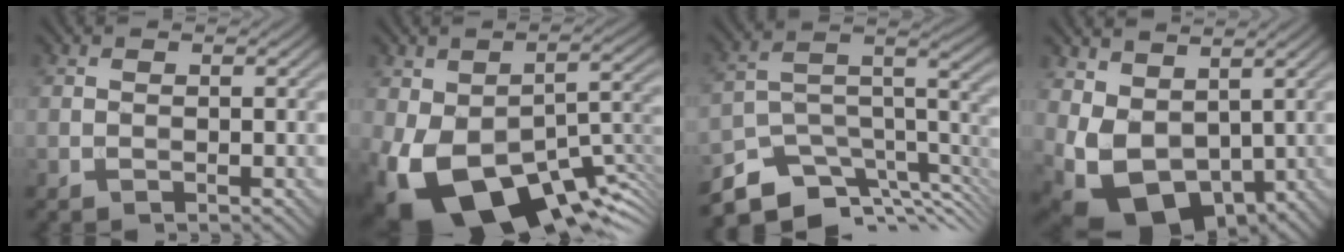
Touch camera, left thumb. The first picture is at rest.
{"total": 17.8, "force": [-7.6, 9.8, 12.8], "torque": [-0.235, -0.043, -0.105]}
{"total": 11.1, "force": [-7.9, 5.0, 6.1], "torque": [-0.128, -0.012, -0.126]}
{"total": 9.0, "force": [0.9, 6.2, 6.5], "torque": [-0.157, -0.019, 0.024]}